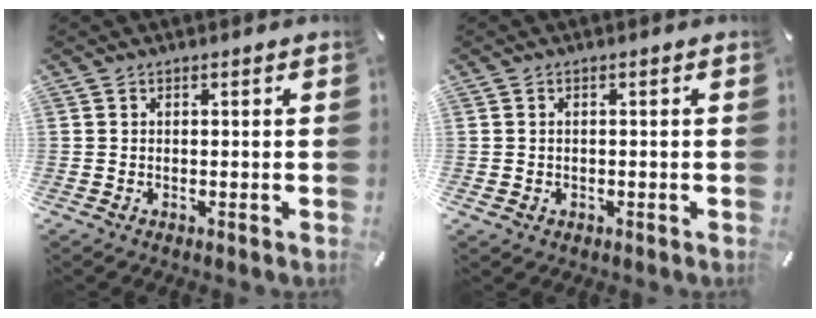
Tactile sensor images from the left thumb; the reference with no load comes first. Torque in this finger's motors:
{"motor_torque": [-0.19, -0.23, 0.16, 0.00, 0.08]}